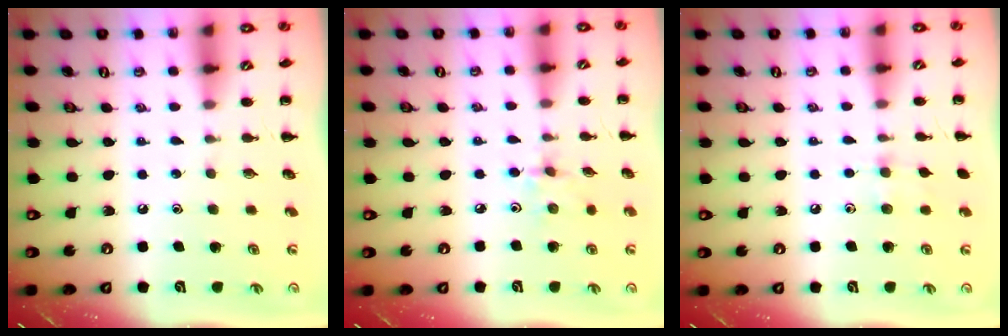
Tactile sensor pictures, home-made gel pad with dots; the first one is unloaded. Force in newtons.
{"total": 2.9, "press": 2.7, "slide": 0.9}
{"total": 6.6, "press": 6.3, "slide": 2.0}